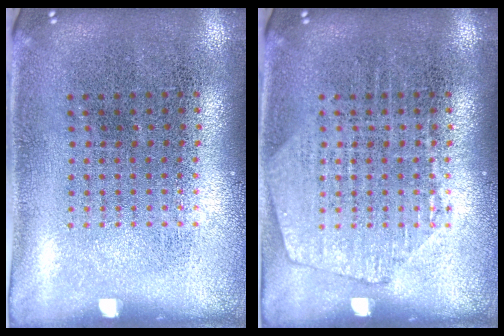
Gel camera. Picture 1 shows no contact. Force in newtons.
{"total": 1.5, "press": 1.5, "slide": 0.3}